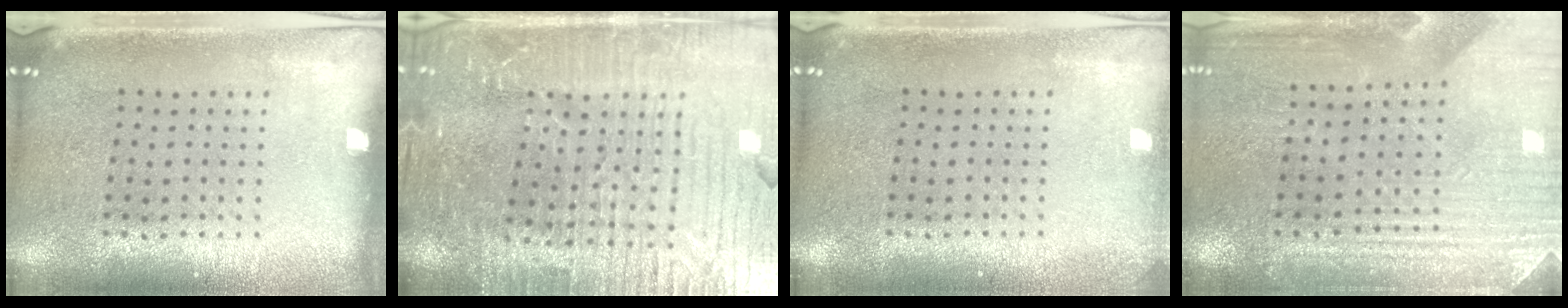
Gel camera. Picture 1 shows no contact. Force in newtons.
{"total": 5.4, "press": 5.0, "slide": 2.0}
{"total": 1.0, "press": 1.0, "slide": 0.1}
{"total": 3.2, "press": 3.1, "slide": 0.5}